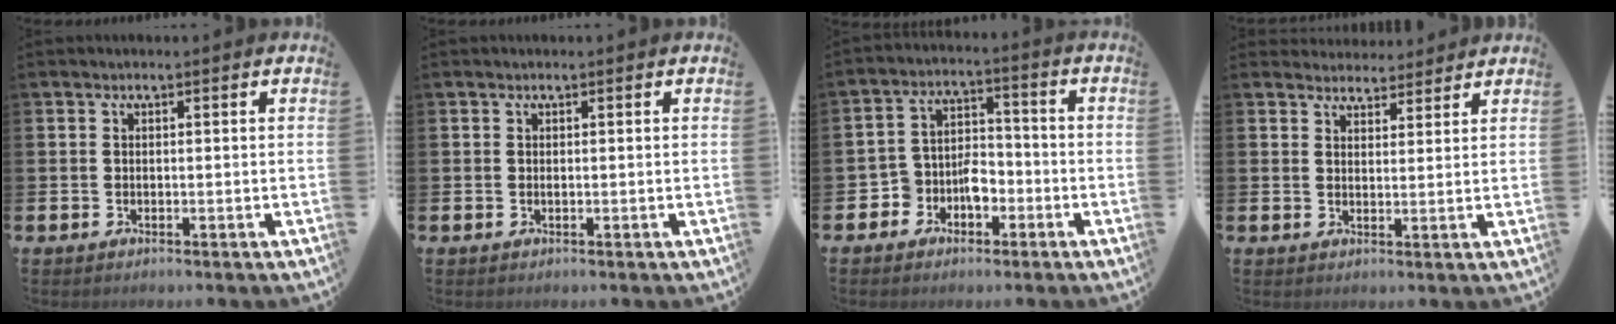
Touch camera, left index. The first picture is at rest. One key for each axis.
{"total": 0.0}
{"total": 4.7, "fx": -2.7, "fy": 3.4, "fz": 1.8, "tx": -0.046, "ty": 0.011, "tz": -0.055}
{"total": 3.8, "fx": 3.7, "fy": 1.1, "fz": -0.3, "tx": -0.005, "ty": -0.016, "tz": 0.069}